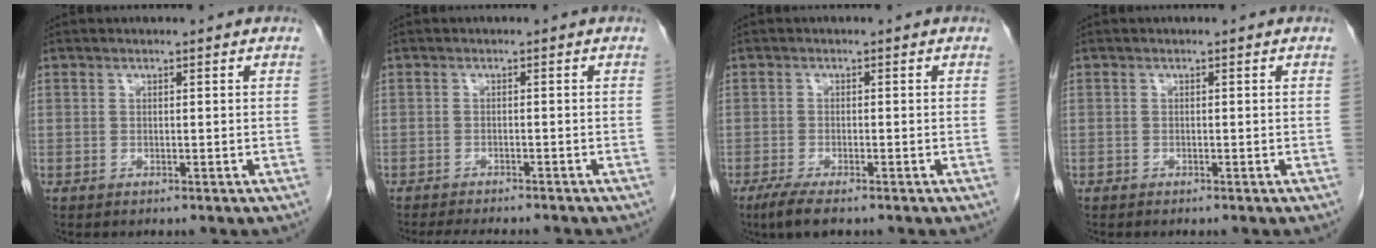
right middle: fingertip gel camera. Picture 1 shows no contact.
{"total": 8.1, "force": [-7.3, 1.4, 3.3], "torque": [-0.046, -0.012, -0.098]}
{"total": 4.3, "force": [-3.0, 0.7, 3.0], "torque": [-0.060, -0.013, -0.051]}
{"total": 0.0}